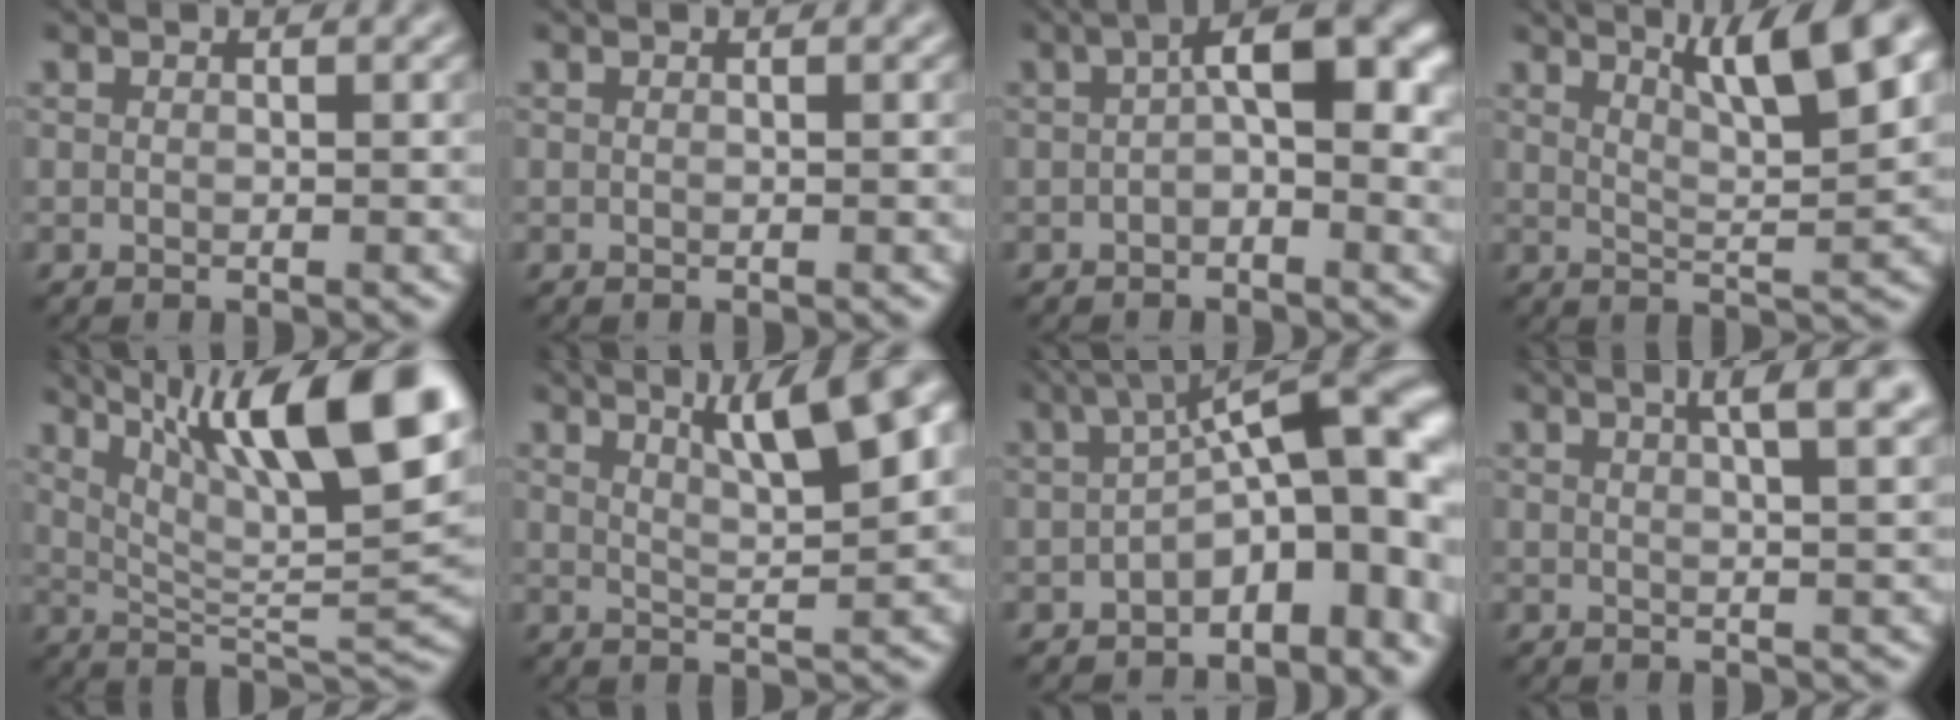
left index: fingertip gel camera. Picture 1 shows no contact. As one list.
[{"total": 0.0}, {"total": 7.1, "force": [0.8, 2.8, 6.5], "torque": [-0.089, 0.015, 0.003]}, {"total": 7.6, "force": [4.2, 1.6, 6.1], "torque": [-0.077, 0.012, 0.064]}, {"total": 13.5, "force": [6.8, 3.7, 11.1], "torque": [-0.163, 0.008, 0.117]}, {"total": 8.4, "force": [4.5, 2.2, 6.7], "torque": [-0.065, 0.031, 0.052]}, {"total": 11.0, "force": [-0.9, 4.3, 10.1], "torque": [-0.130, 0.022, -0.027]}, {"total": 6.6, "force": [3.3, 2.5, 5.2], "torque": [-0.033, 0.037, 0.015]}]